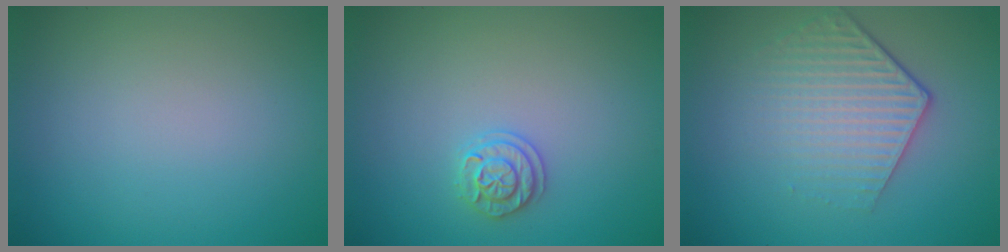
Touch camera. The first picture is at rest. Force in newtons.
{"total": 1.8, "press": 1.8, "slide": 0.5}
{"total": 4.3, "press": 3.2, "slide": 3.0}